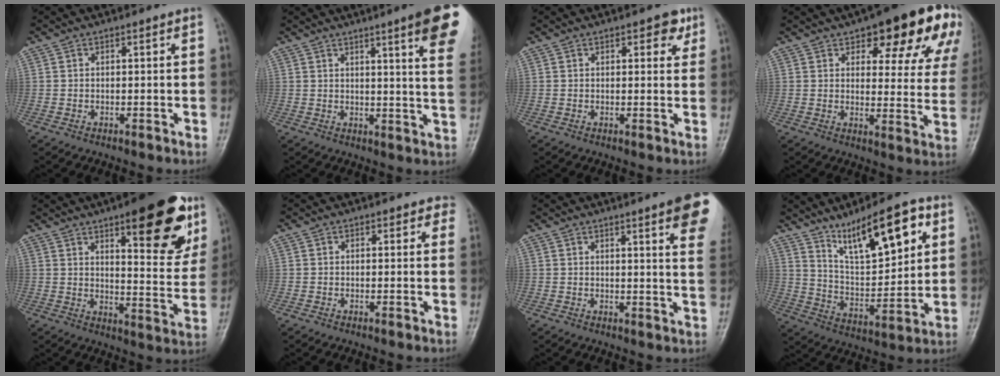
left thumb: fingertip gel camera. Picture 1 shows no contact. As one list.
[{"total": 14.3, "force": [8.0, 1.1, 11.8], "torque": [-0.130, -0.032, 0.084]}, {"total": 3.5, "force": [1.8, 1.8, 2.3], "torque": [-0.009, -0.004, 0.017]}, {"total": 20.4, "force": [11.6, 7.8, 14.8], "torque": [-0.136, -0.029, 0.137]}, {"total": 20.2, "force": [11.2, 6.5, 15.5], "torque": [-0.160, -0.048, 0.152]}, {"total": 2.3, "force": [1.6, 1.4, 0.8], "torque": [0.021, -0.003, 0.007]}, {"total": 12.6, "force": [7.0, 1.6, 10.4], "torque": [-0.109, -0.022, 0.071]}, {"total": 16.1, "force": [8.8, 5.5, 12.2], "torque": [-0.168, -0.039, 0.159]}]